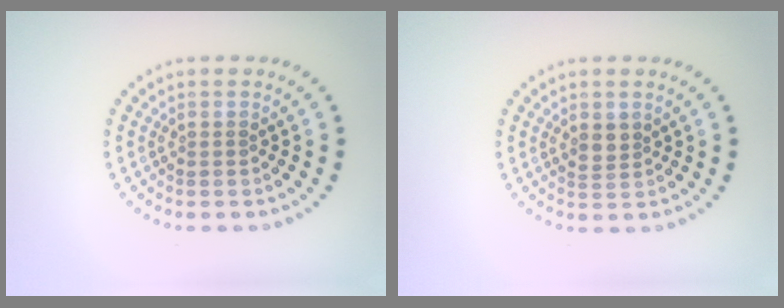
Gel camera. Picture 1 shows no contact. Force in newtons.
{"total": 1.6, "press": 1.4, "slide": 0.7}